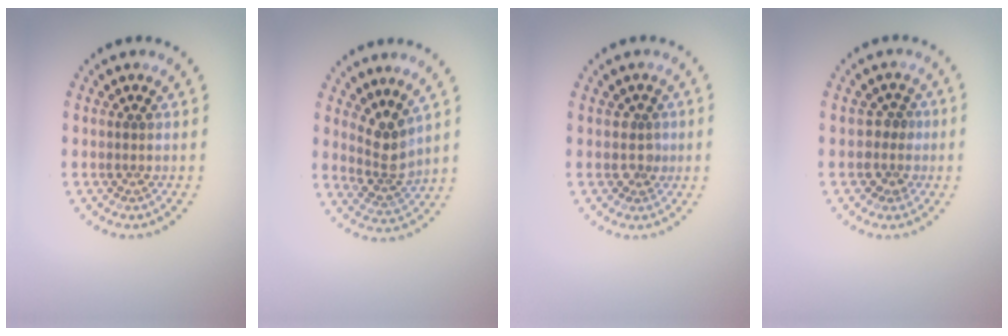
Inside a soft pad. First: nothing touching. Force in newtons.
{"total": 3.0, "press": 2.4, "slide": 1.8}
{"total": 1.4, "press": 1.1, "slide": 0.9}
{"total": 1.8, "press": 1.5, "slide": 1.1}